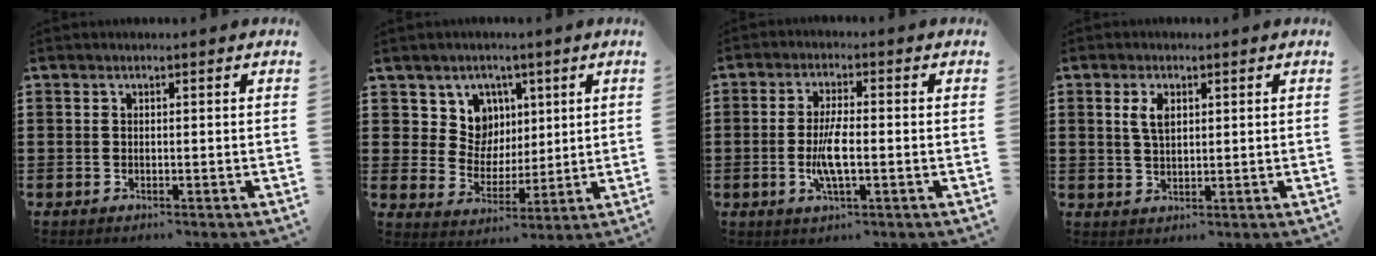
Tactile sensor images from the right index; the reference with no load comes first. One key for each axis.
{"total": 7.7, "fx": 3.3, "fy": 6.7, "fz": 2.0, "tx": -0.062, "ty": -0.002, "tz": 0.062}
{"total": 5.5, "fx": -1.1, "fy": 1.5, "fz": 5.2, "tx": -0.117, "ty": -0.008, "tz": -0.028}
{"total": 3.5, "fx": 1.2, "fy": 1.6, "fz": 2.8, "tx": -0.061, "ty": 0.008, "tz": 0.019}